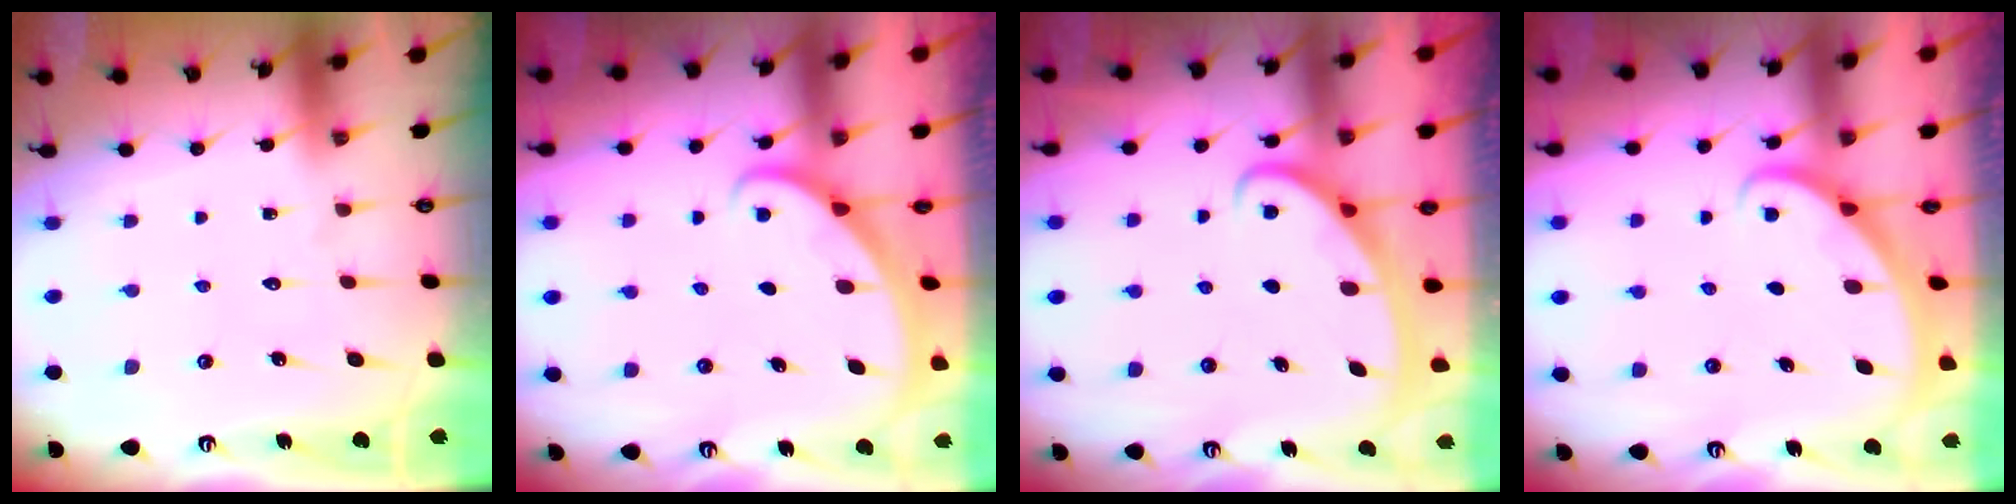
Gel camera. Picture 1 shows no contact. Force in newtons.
{"total": 1.8, "press": 1.8, "slide": 0.1}
{"total": 2.8, "press": 2.8, "slide": 0.4}
{"total": 2.1, "press": 2.1, "slide": 0.1}